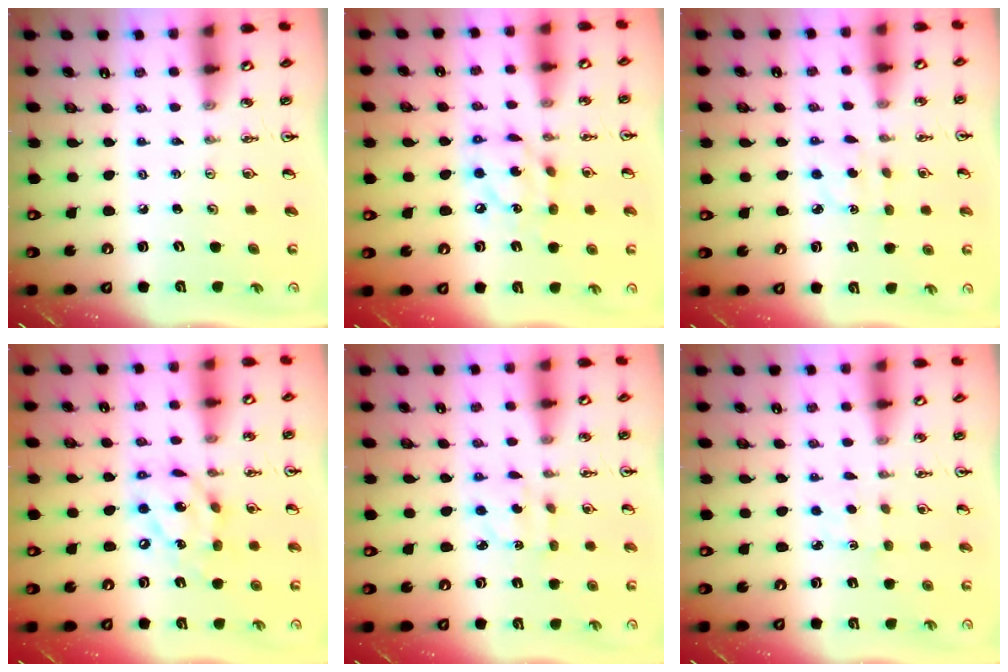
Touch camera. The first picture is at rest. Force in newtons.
{"total": 11.0, "press": 10.9, "slide": 0.7}
{"total": 3.0, "press": 2.8, "slide": 0.8}
{"total": 13.6, "press": 13.6, "slide": 1.4}
{"total": 2.4, "press": 2.3, "slide": 0.5}
{"total": 2.8, "press": 2.8, "slide": 0.4}